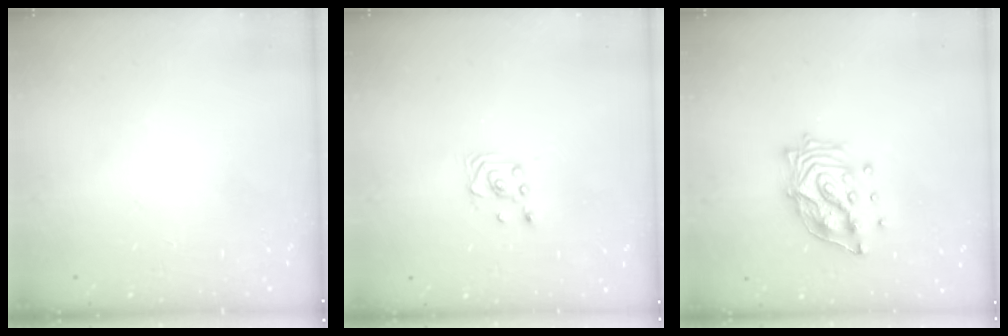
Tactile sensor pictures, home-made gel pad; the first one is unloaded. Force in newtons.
{"total": 2.6, "press": 2.6, "slide": 0.3}
{"total": 13.9, "press": 13.8, "slide": 1.4}